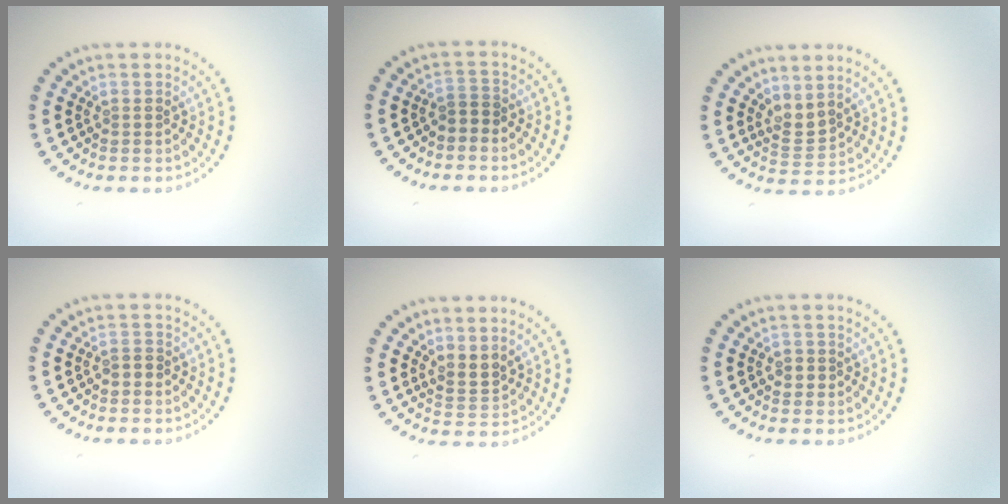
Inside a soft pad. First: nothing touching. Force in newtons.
{"total": 1.5, "press": 1.2, "slide": 0.9}
{"total": 1.9, "press": 1.4, "slide": 1.2}
{"total": 0.8, "press": 0.8, "slide": 0.2}
{"total": 2.0, "press": 1.4, "slide": 1.5}
{"total": 1.1, "press": 1.0, "slide": 0.5}